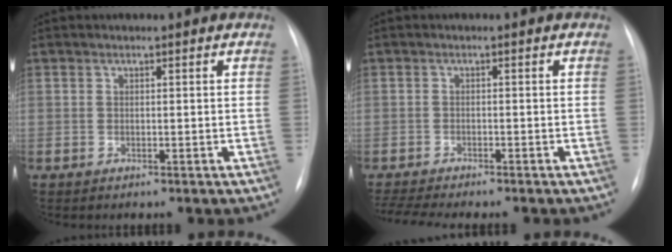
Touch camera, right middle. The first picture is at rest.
{"total": 8.3, "force": [-7.4, 0.8, 3.7], "torque": [-0.057, -0.006, -0.111]}